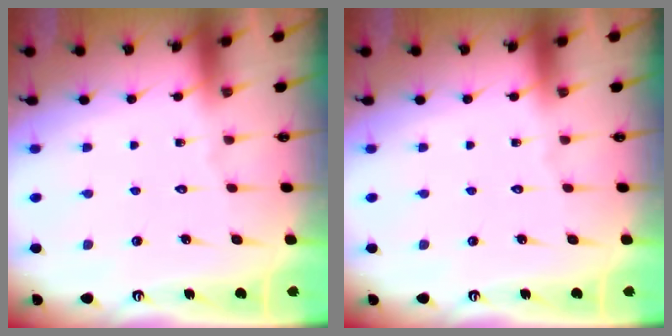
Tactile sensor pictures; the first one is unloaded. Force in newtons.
{"total": 0.0}